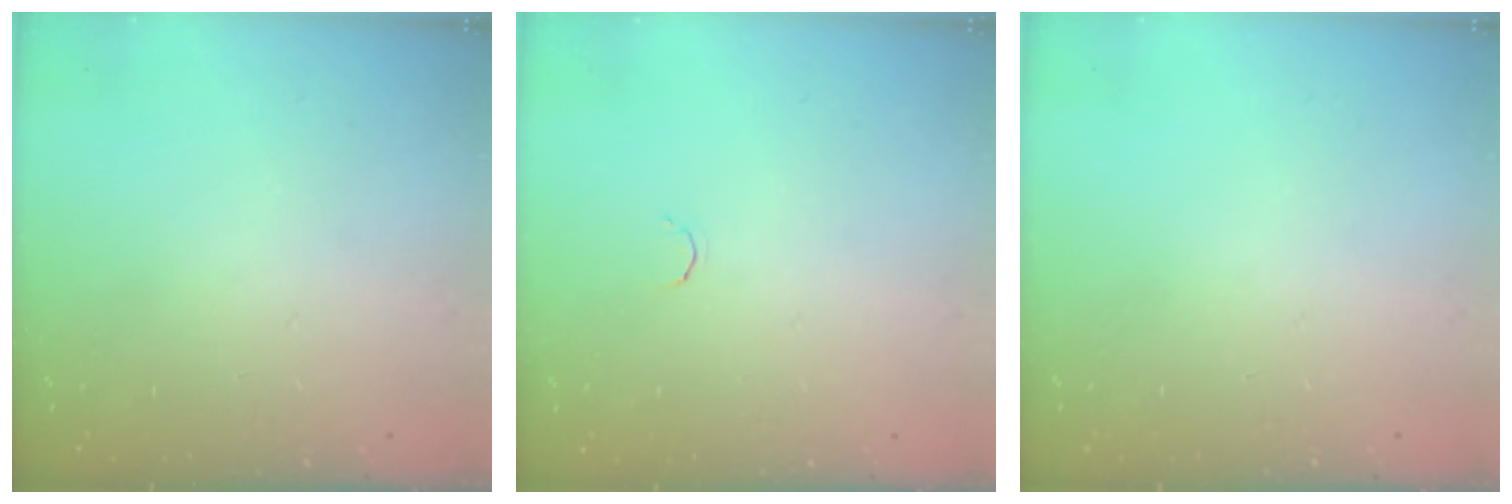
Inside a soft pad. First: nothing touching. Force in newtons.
{"total": 1.8, "press": 1.7, "slide": 0.4}
{"total": 0.0}